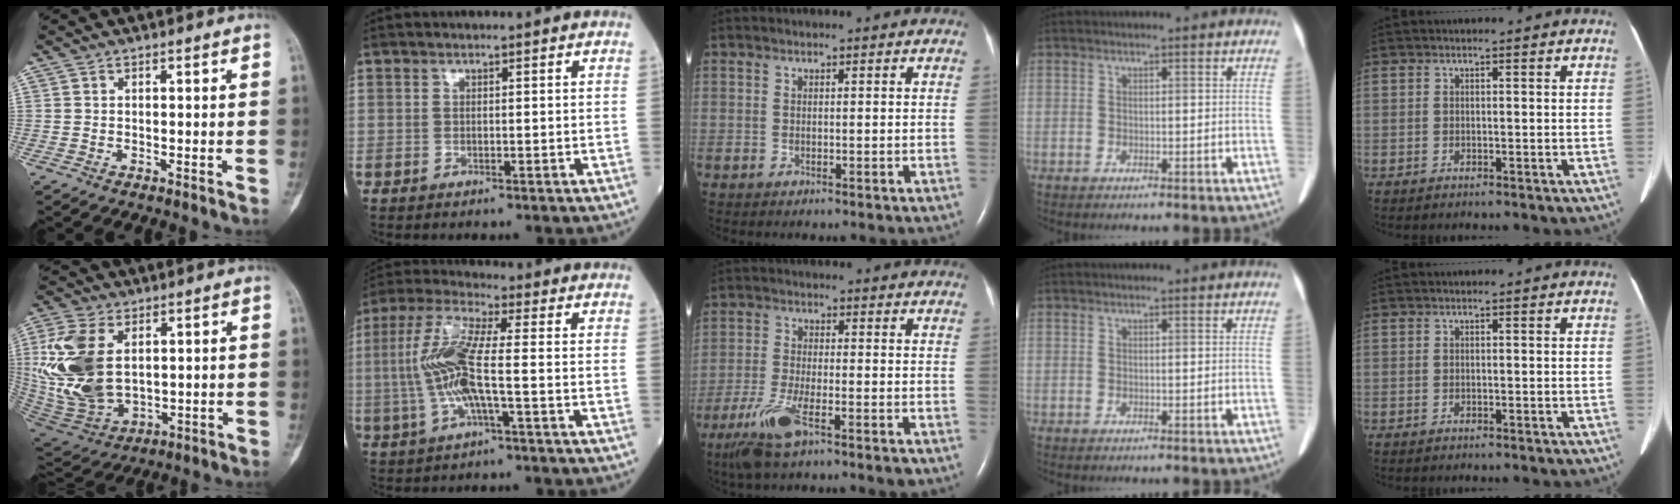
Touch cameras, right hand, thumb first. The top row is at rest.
{"thumb": {"total": 17.6, "force": [3.1, 10.8, 13.5], "torque": [-0.288, -0.018, 0.075]}, "index": {"total": 10.7, "force": [-1.0, 1.2, 10.6], "torque": [-0.234, 0.010, -0.027]}, "middle": {"total": 8.2, "force": [-5.0, 1.1, 6.4], "torque": [-0.137, -0.020, -0.092]}}